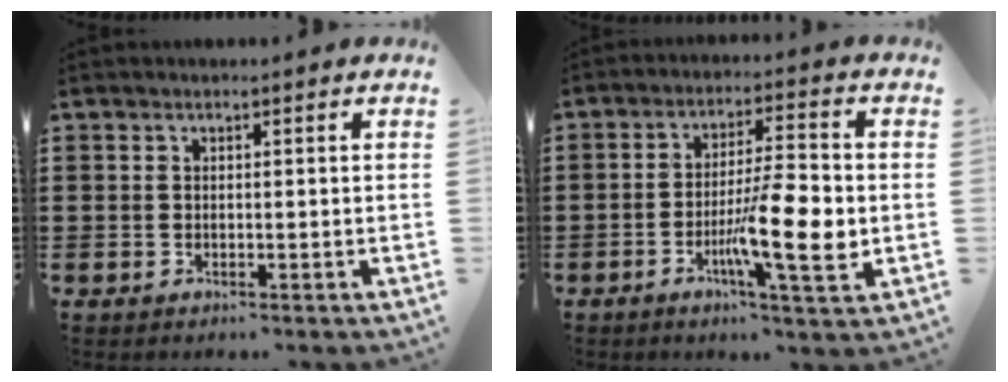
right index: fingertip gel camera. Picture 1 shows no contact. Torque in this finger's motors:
{"motor_torque": [1.22, -0.92, 0.32, 0.21]}